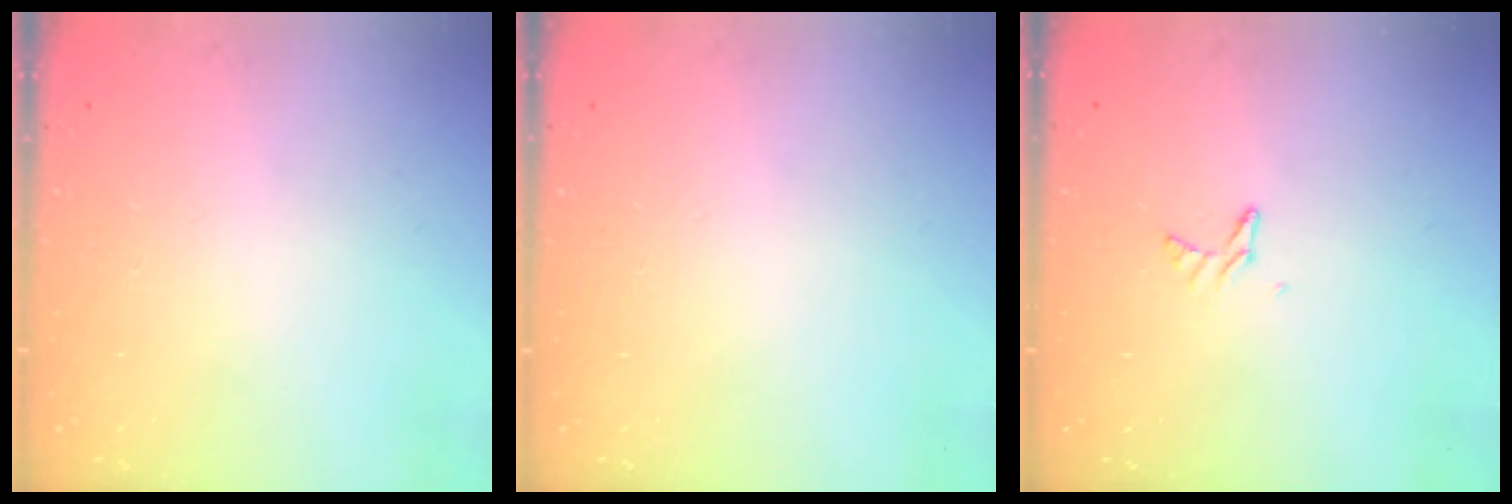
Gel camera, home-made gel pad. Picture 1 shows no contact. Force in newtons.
{"total": 0.0}
{"total": 4.6, "press": 4.5, "slide": 0.5}